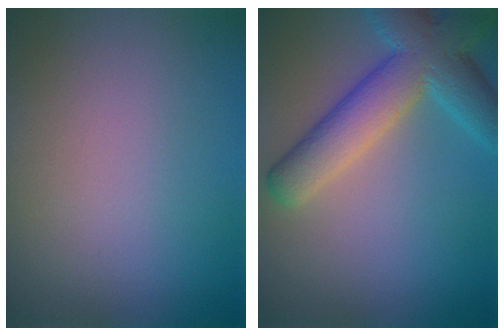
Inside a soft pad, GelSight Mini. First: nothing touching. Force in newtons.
{"total": 7.3, "press": 7.3, "slide": 0.3}